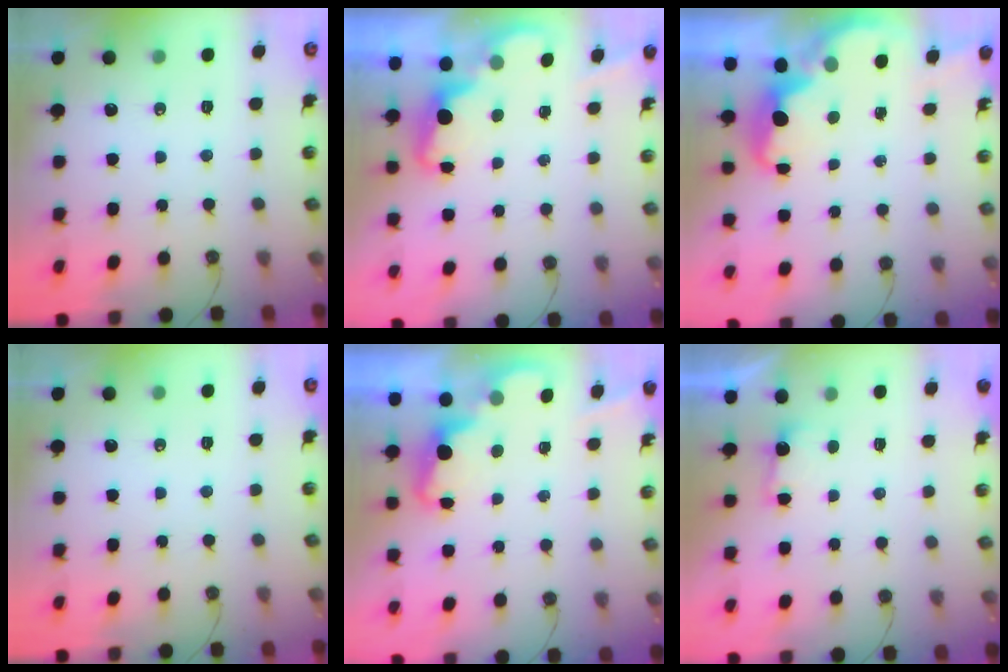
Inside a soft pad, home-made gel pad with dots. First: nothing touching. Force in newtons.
{"total": 2.1, "press": 2.0, "slide": 0.6}
{"total": 2.0, "press": 1.8, "slide": 0.8}
{"total": 0.0}
{"total": 2.5, "press": 2.4, "slide": 0.6}
{"total": 1.6, "press": 1.4, "slide": 0.8}